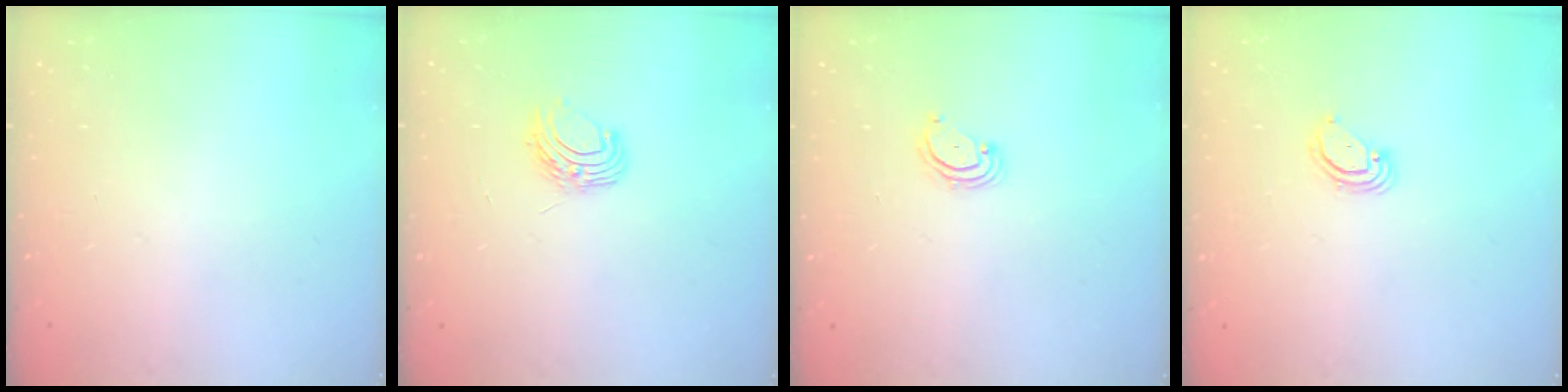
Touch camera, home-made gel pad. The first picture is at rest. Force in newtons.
{"total": 6.9, "press": 6.9, "slide": 0.6}
{"total": 3.1, "press": 3.0, "slide": 0.4}
{"total": 2.9, "press": 2.9, "slide": 0.2}